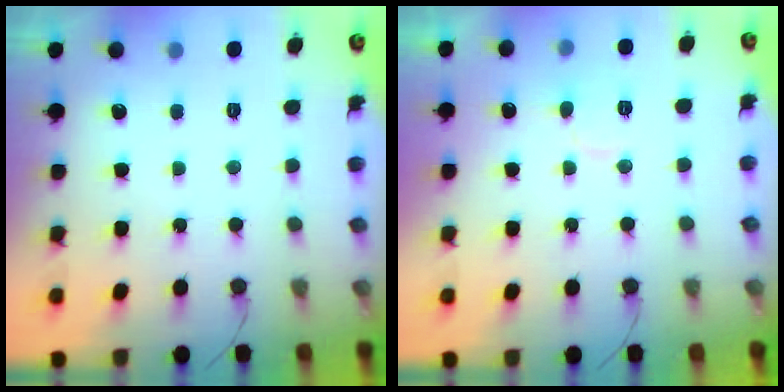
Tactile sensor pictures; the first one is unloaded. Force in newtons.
{"total": 6.8, "press": 6.8, "slide": 0.8}